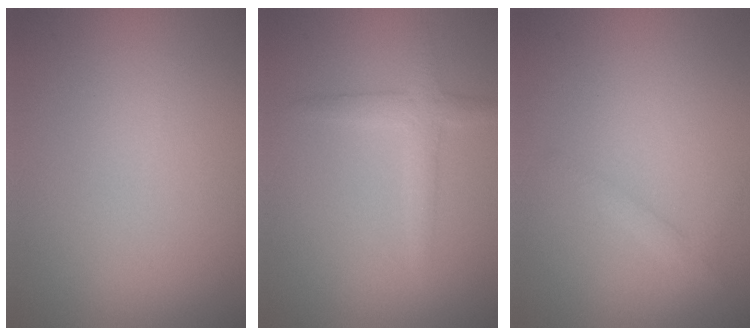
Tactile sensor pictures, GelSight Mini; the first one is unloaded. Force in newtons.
{"total": 2.2, "press": 2.2, "slide": 0.1}
{"total": 1.1, "press": 1.1, "slide": 0.1}